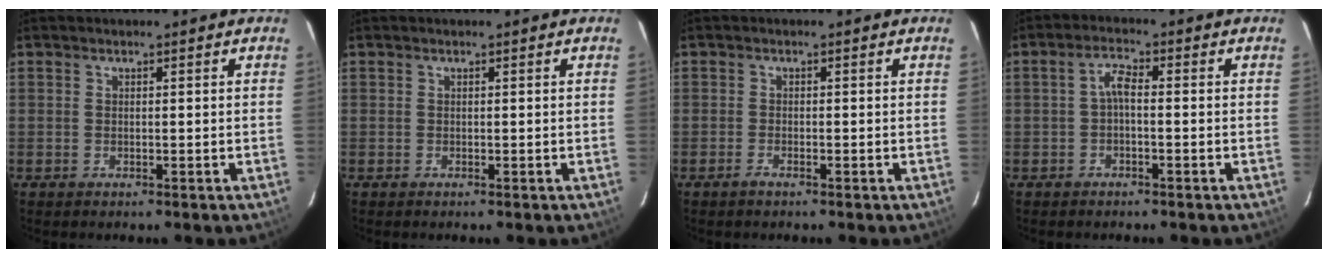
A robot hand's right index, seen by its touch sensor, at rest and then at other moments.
{"total": 0.0}
{"total": 1.1, "force": [-0.9, 0.2, 0.5], "torque": [-0.015, -0.001, -0.020]}
{"total": 2.5, "force": [-0.7, 0.8, 2.3], "torque": [-0.051, 0.010, -0.014]}